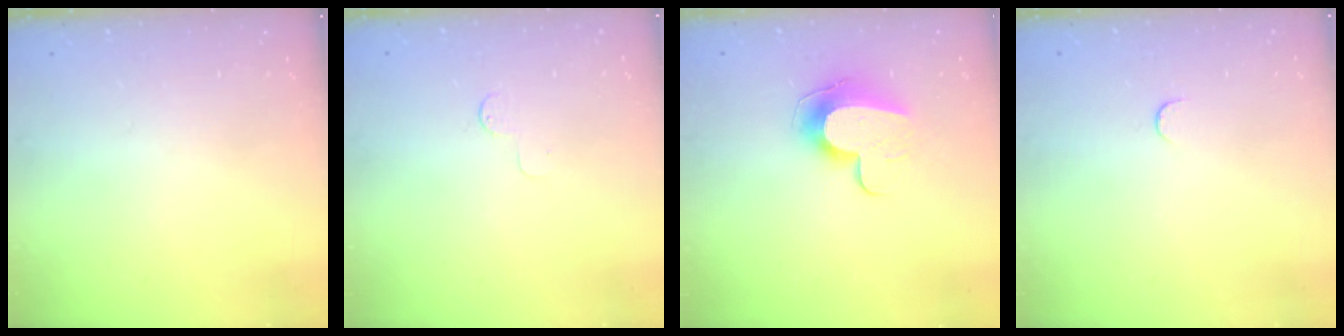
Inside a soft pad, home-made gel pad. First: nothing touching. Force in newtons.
{"total": 2.7, "press": 2.7, "slide": 0.2}
{"total": 10.6, "press": 10.6, "slide": 0.5}
{"total": 3.2, "press": 3.2, "slide": 0.3}